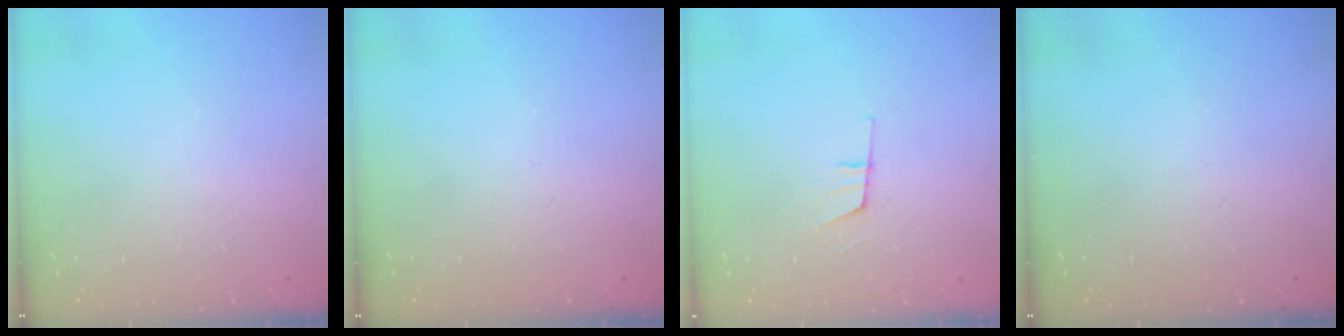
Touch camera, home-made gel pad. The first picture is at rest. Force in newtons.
{"total": 0.0}
{"total": 7.7, "press": 7.2, "slide": 2.8}
{"total": 0.0}